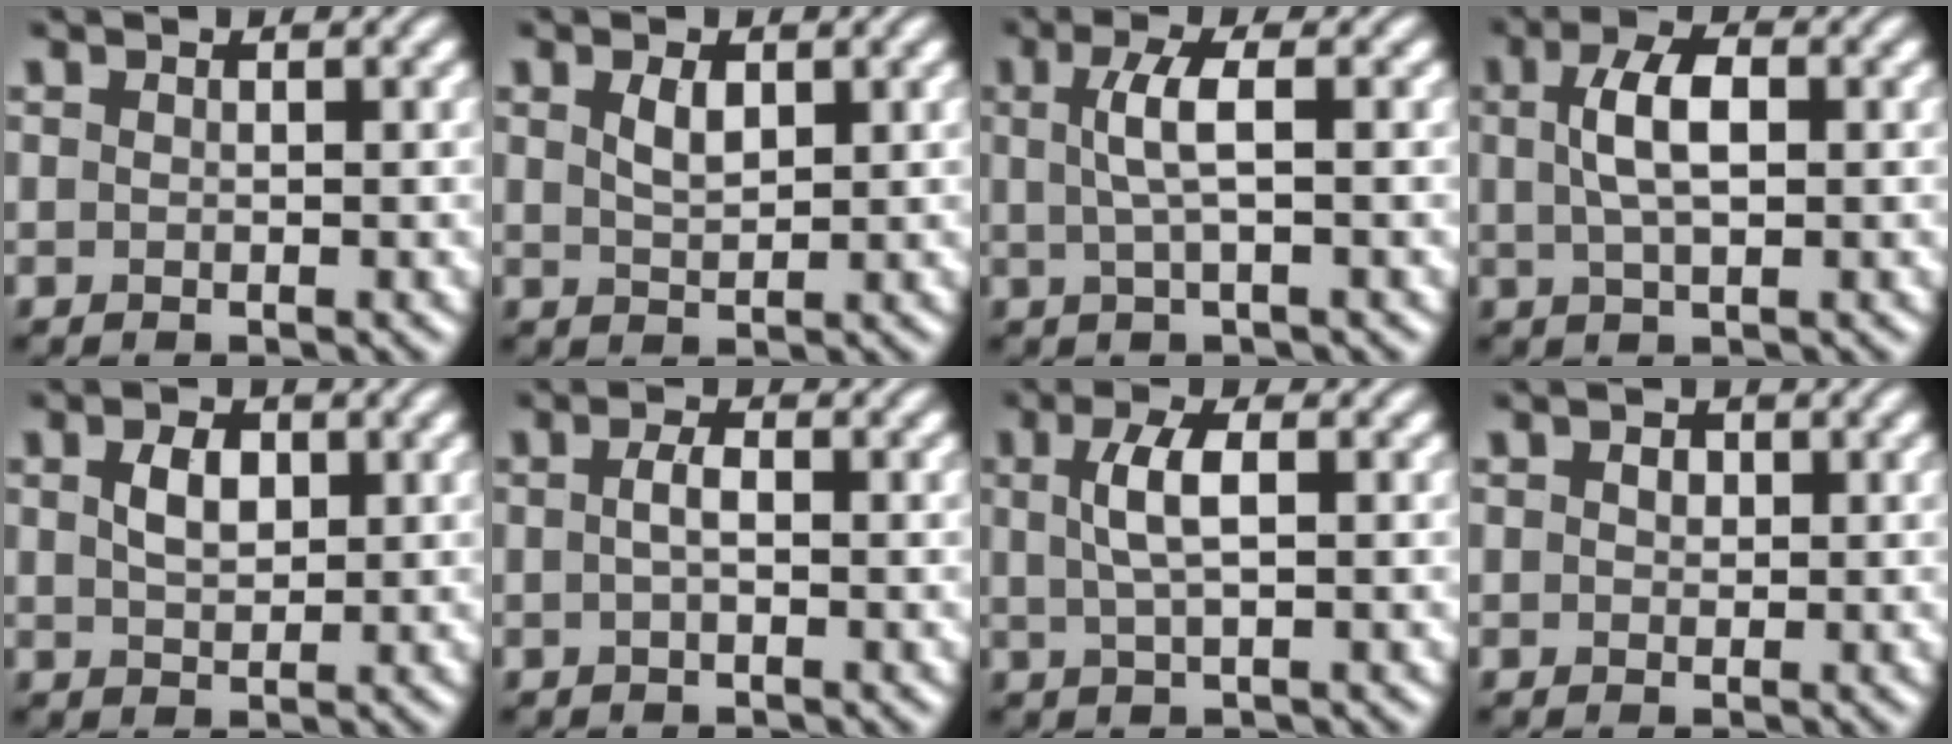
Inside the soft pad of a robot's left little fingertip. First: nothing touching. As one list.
[{"total": 1.9, "force": [0.9, 0.9, 1.4], "torque": [-0.031, 0.000, 0.020]}, {"total": 3.1, "force": [0.4, 0.7, 3.0], "torque": [-0.063, 0.004, 0.006]}, {"total": 4.0, "force": [0.7, 1.6, 3.6], "torque": [-0.075, 0.007, 0.009]}, {"total": 2.8, "force": [0.8, 1.7, 2.0], "torque": [-0.043, 0.002, 0.015]}, {"total": 1.5, "force": [-0.1, 0.5, 1.4], "torque": [-0.030, 0.003, -0.004]}, {"total": 3.2, "force": [0.7, 1.0, 3.0], "torque": [-0.062, 0.006, 0.012]}, {"total": 1.1, "force": [0.3, 0.9, 0.6], "torque": [-0.010, 0.001, 0.001]}]